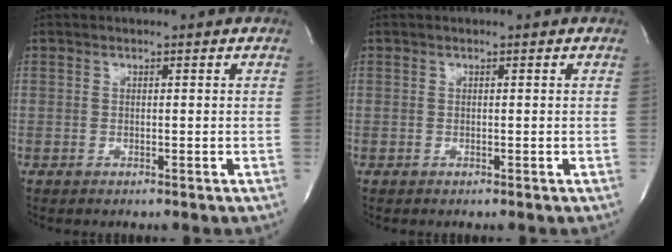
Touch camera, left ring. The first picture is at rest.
{"total": 0.0}